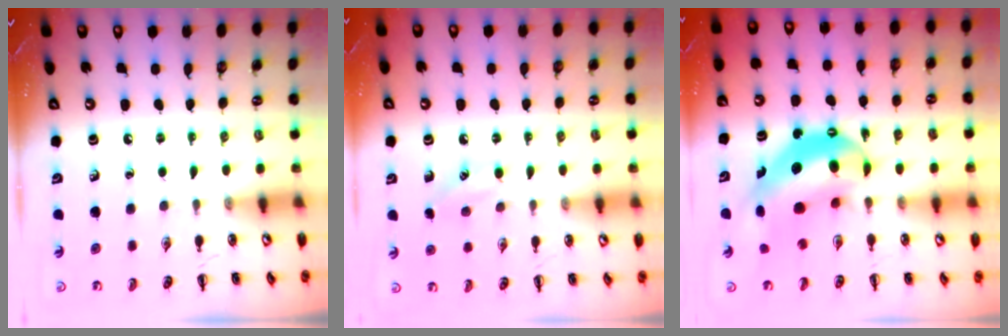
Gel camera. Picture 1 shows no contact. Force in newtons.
{"total": 8.1, "press": 7.9, "slide": 1.8}
{"total": 12.0, "press": 11.6, "slide": 3.0}